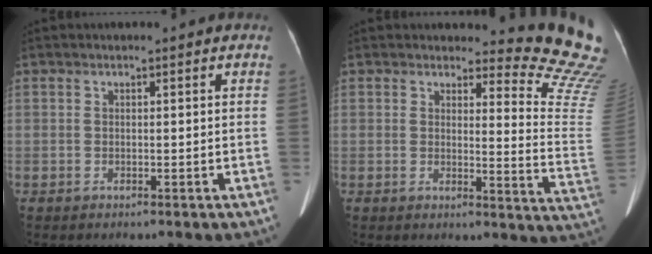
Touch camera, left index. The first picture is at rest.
{"total": 13.0, "force": [12.8, -0.7, 1.7], "torque": [-0.006, -0.159, 0.115]}